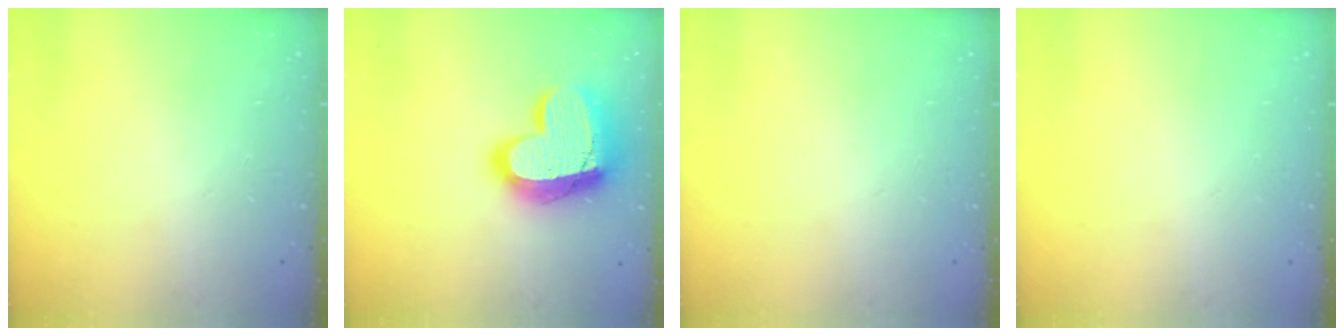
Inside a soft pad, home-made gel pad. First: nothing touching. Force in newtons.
{"total": 21.4, "press": 21.3, "slide": 1.7}
{"total": 0.0}
{"total": 0.0}